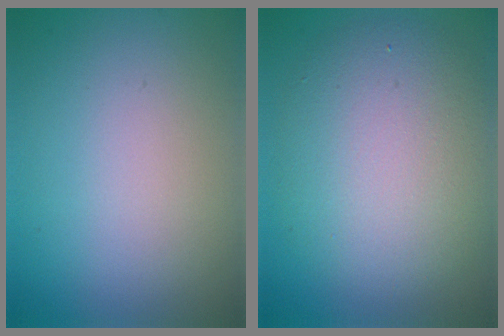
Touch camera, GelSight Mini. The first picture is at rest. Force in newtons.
{"total": 7.3, "press": 7.3, "slide": 0.6}